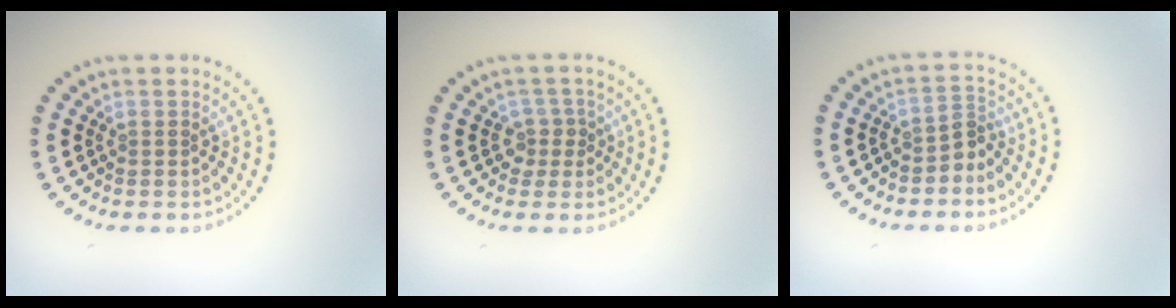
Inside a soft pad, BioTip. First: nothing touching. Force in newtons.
{"total": 1.7, "press": 1.3, "slide": 1.1}
{"total": 2.1, "press": 1.6, "slide": 1.5}